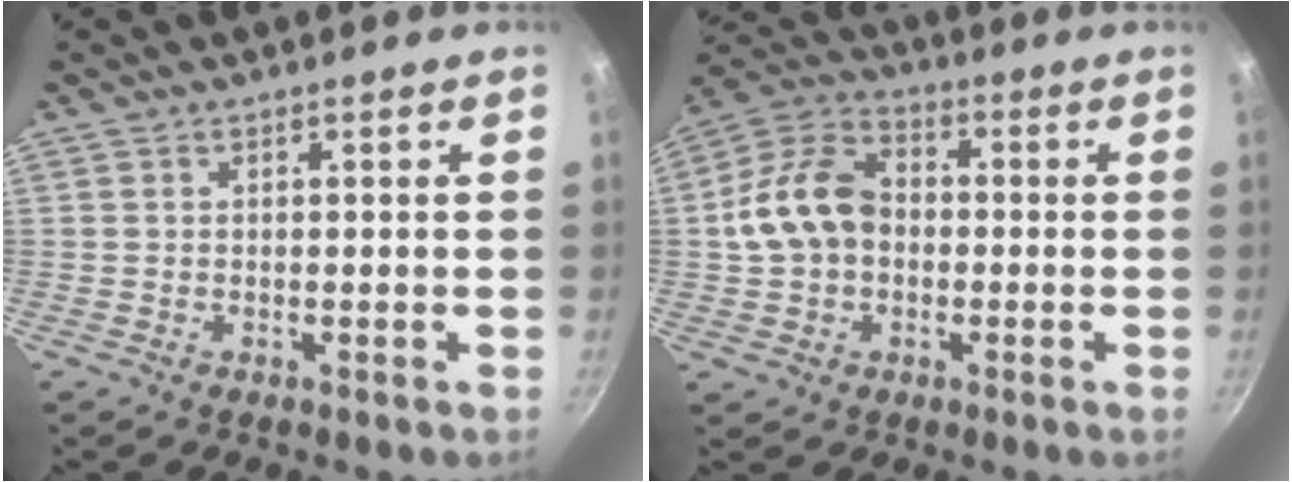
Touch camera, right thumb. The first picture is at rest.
{"total": 12.3, "force": [-0.4, 9.2, 8.2], "torque": [-0.131, 0.031, -0.023]}